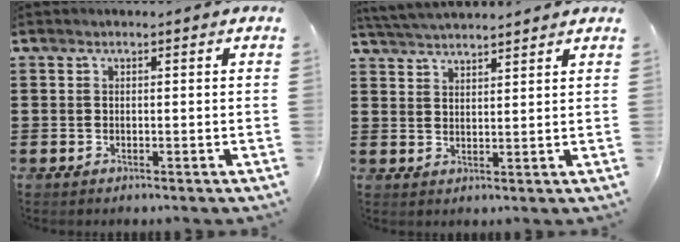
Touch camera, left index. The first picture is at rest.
{"total": 3.4, "force": [3.4, -0.3, 0.3], "torque": [-0.018, -0.010, 0.063]}